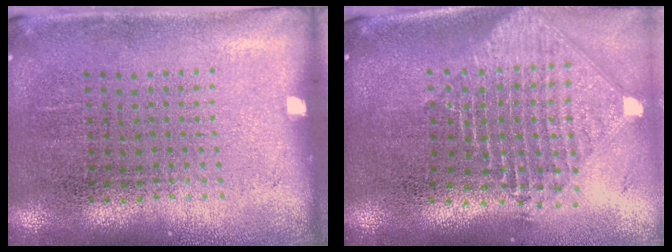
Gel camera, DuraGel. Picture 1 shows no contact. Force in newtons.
{"total": 2.4, "press": 1.9, "slide": 1.5}